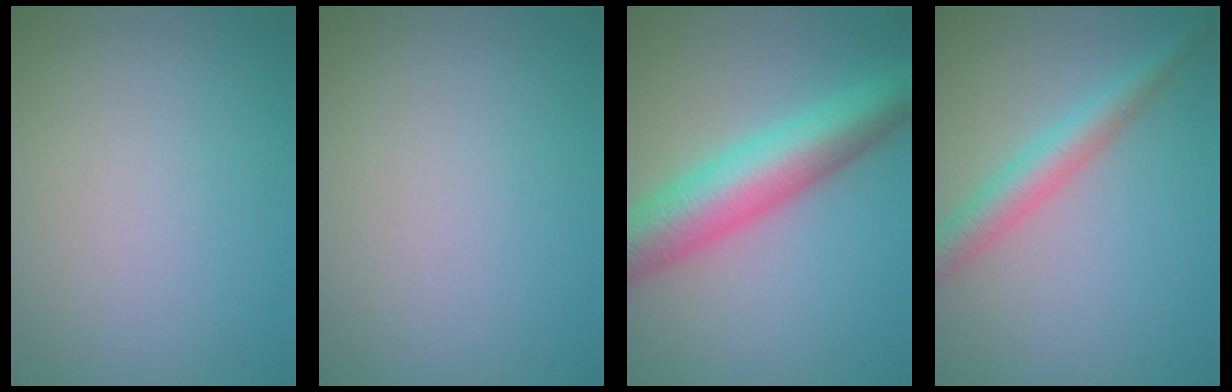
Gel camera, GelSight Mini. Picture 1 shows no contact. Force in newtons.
{"total": 0.0}
{"total": 8.6, "press": 8.6, "slide": 0.2}
{"total": 3.8, "press": 3.8, "slide": 0.1}